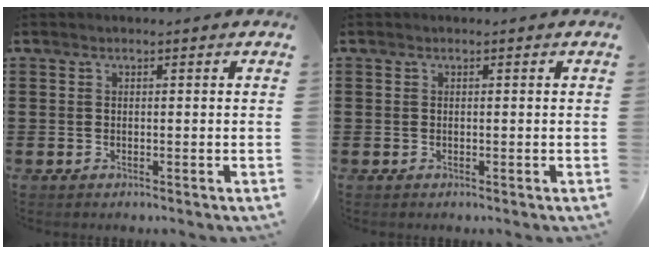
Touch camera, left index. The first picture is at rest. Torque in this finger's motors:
{"motor_torque": [0.00, 0.00, 0.00, 0.00]}